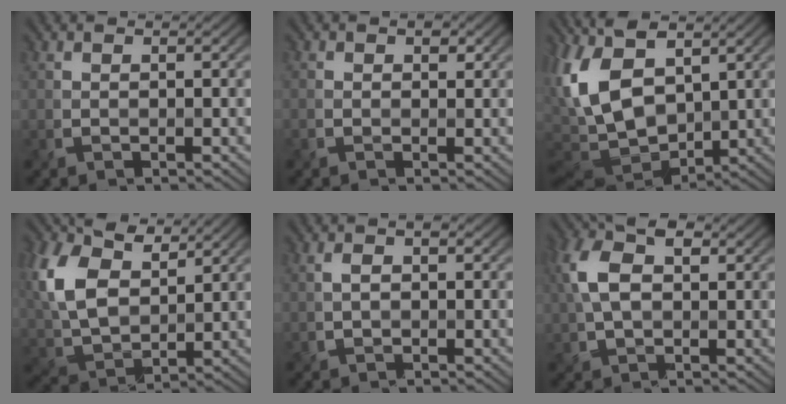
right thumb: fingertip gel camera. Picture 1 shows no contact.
{"total": 1.4, "force": [0.4, 1.1, 0.8], "torque": [-0.010, -0.004, 0.007]}
{"total": 14.9, "force": [1.6, 8.2, 12.3], "torque": [-0.291, 0.010, 0.020]}
{"total": 12.0, "force": [4.6, 7.3, 8.4], "torque": [-0.222, 0.013, 0.090]}
{"total": 2.3, "force": [0.4, 1.2, 1.9], "torque": [-0.032, -0.001, 0.009]}
{"total": 8.0, "force": [1.7, 4.7, 6.3], "torque": [-0.155, 0.014, 0.022]}